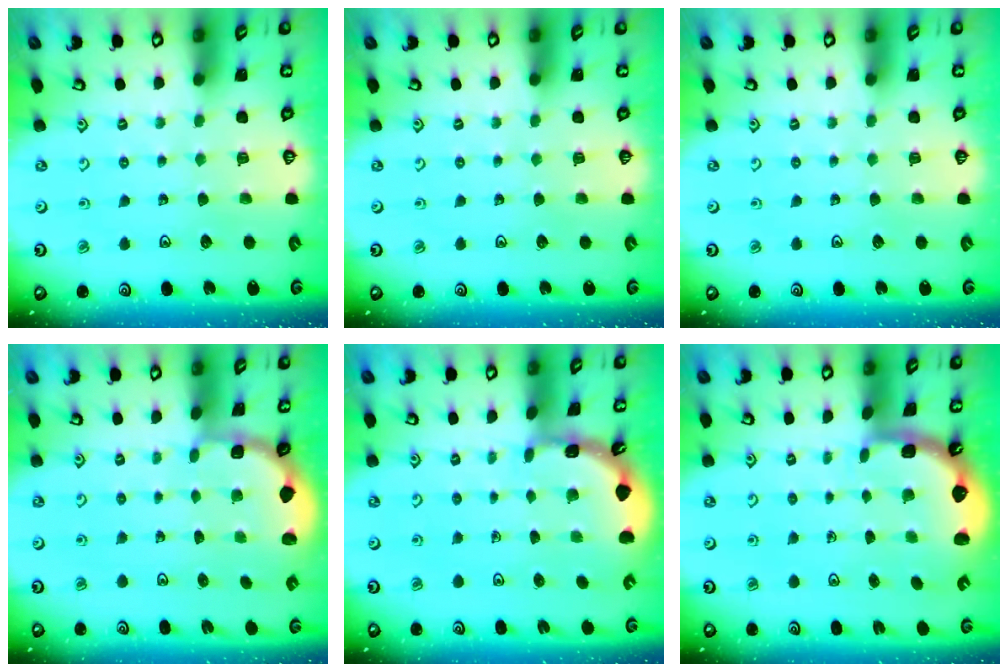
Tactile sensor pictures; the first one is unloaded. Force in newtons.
{"total": 0.0}
{"total": 0.0}
{"total": 1.9, "press": 1.8, "slide": 0.7}
{"total": 1.9, "press": 1.9, "slide": 0.1}
{"total": 2.5, "press": 1.6, "slide": 1.9}